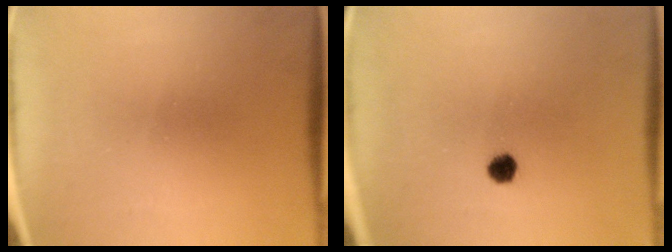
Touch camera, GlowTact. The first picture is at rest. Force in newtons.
{"total": 2.5}